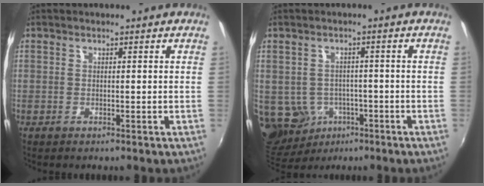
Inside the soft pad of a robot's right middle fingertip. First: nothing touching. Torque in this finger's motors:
{"motor_torque": [-0.19, -0.03, -0.09, -0.02]}